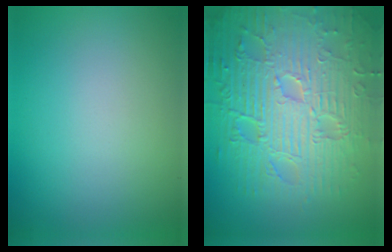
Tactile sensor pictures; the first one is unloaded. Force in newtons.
{"total": 11.7, "press": 7.6, "slide": 8.9}